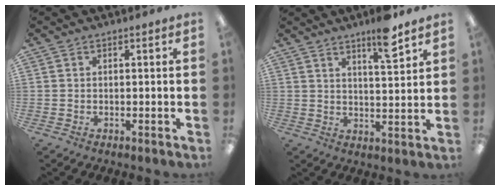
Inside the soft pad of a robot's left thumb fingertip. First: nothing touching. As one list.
[{"total": 8.3, "force": [6.0, 1.4, 5.6], "torque": [-0.076, -0.036, 0.095]}]